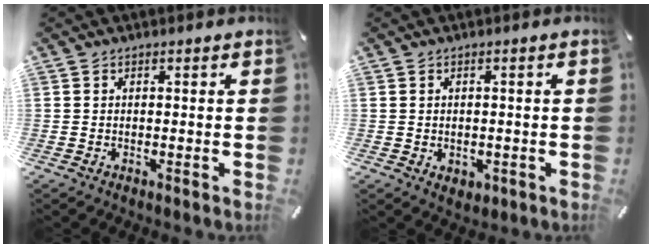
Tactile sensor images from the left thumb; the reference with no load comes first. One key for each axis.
{"total": 2.0, "fx": -0.5, "fy": 1.8, "fz": 0.9, "tx": -0.008, "ty": -0.001, "tz": -0.011}